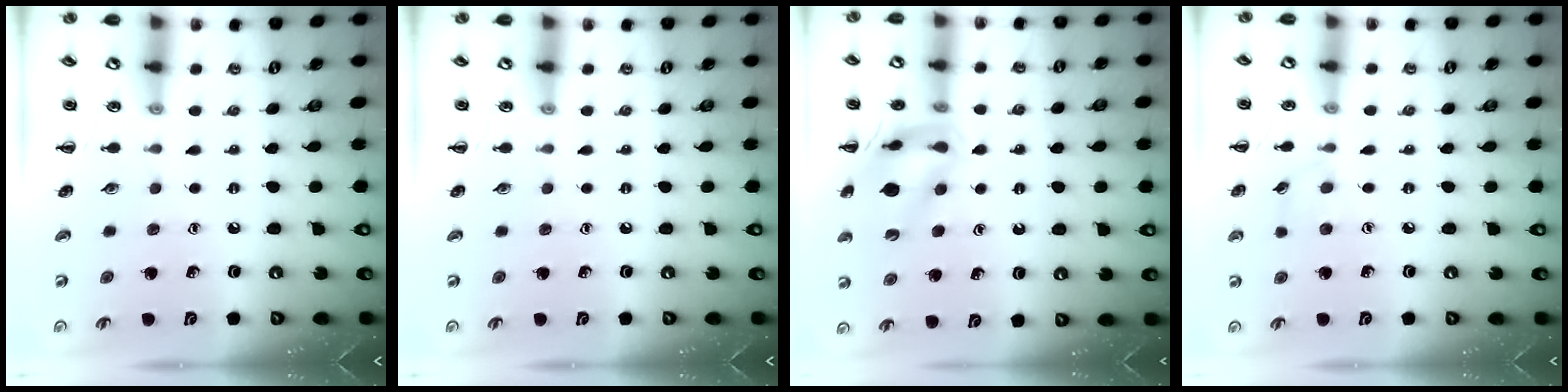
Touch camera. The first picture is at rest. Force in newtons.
{"total": 0.0}
{"total": 13.7, "press": 13.5, "slide": 1.9}
{"total": 3.7, "press": 3.4, "slide": 1.4}